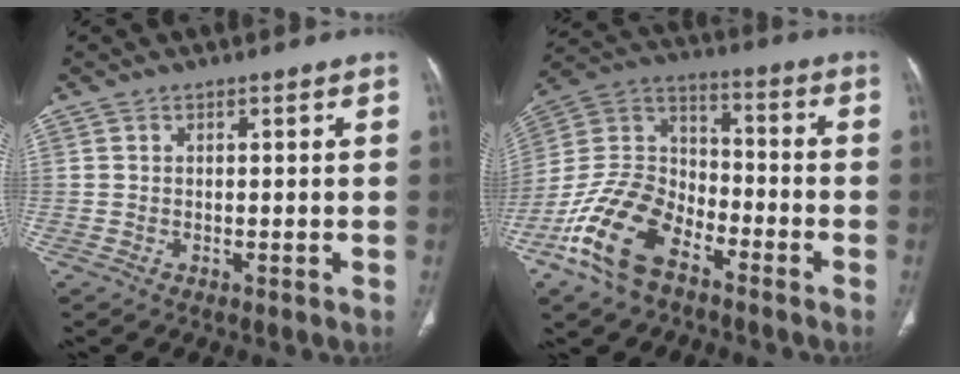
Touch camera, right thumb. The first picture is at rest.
{"total": 16.5, "force": [-9.7, 9.2, 9.7], "torque": [-0.186, 0.061, -0.191]}